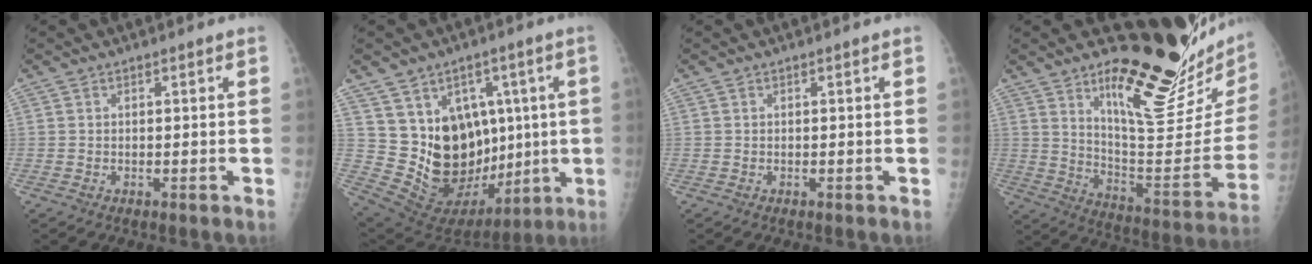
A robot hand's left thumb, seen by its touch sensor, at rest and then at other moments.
{"total": 19.6, "force": [2.2, 13.5, 14.1], "torque": [-0.181, -0.018, 0.076]}
{"total": 0.0}
{"total": 26.2, "force": [18.2, 6.5, 17.7], "torque": [-0.220, -0.140, 0.273]}